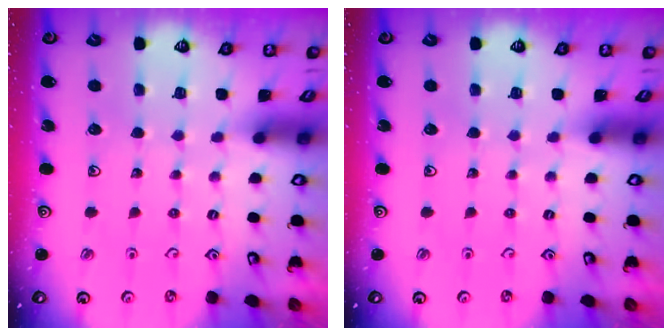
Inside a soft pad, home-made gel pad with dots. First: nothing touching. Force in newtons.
{"total": 0.0}